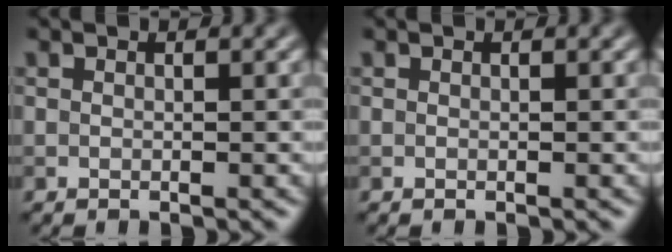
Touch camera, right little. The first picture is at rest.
{"total": 0.0}